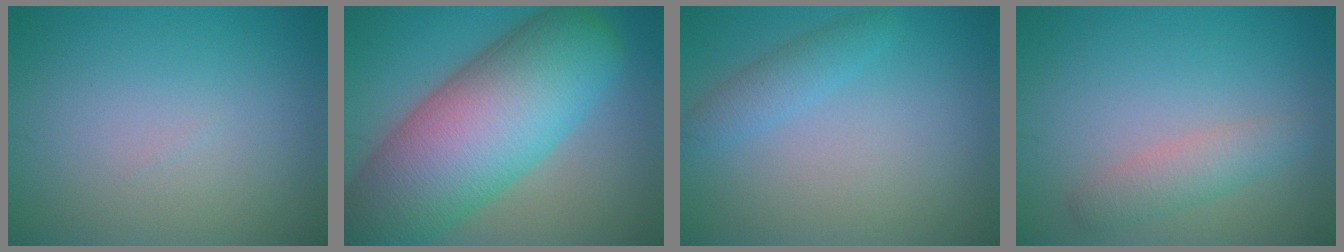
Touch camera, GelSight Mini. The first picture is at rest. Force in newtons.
{"total": 15.1, "press": 15.1, "slide": 0.7}
{"total": 1.9, "press": 1.9, "slide": 0.1}
{"total": 2.4, "press": 2.3, "slide": 0.1}